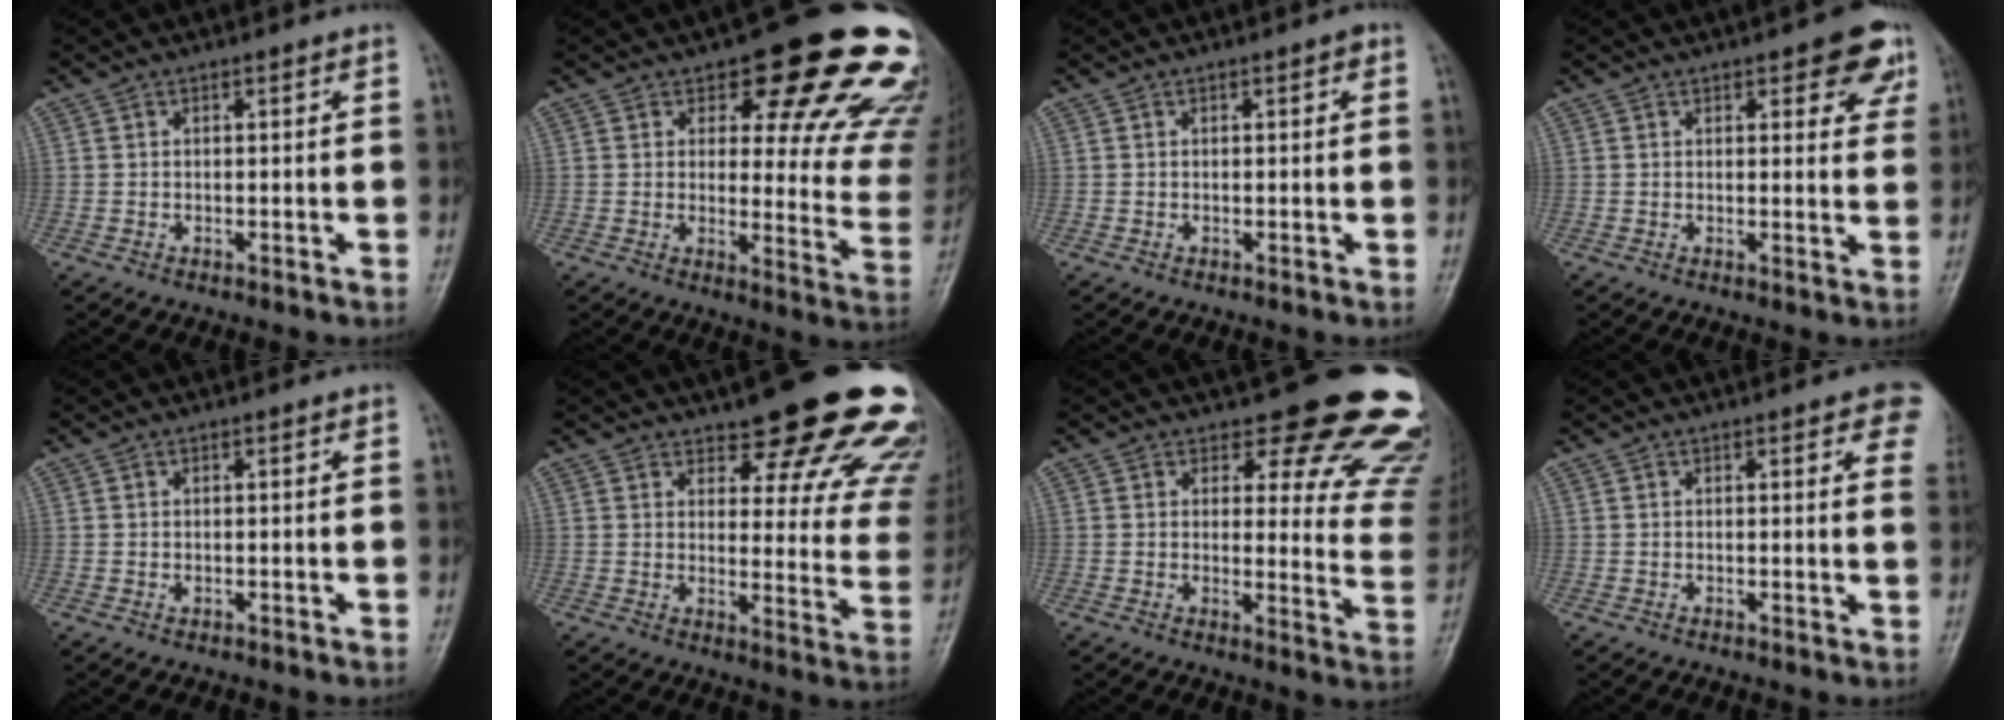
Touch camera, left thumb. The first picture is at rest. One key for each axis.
{"total": 21.6, "fx": 14.5, "fy": 8.2, "fz": 13.7, "tx": -0.114, "ty": -0.080, "tz": 0.167}
{"total": 0.9, "fx": 0.4, "fy": 0.4, "fz": 0.7, "tx": -0.006, "ty": 0.002, "tz": 0.001}
{"total": 7.4, "fx": 4.2, "fy": 3.1, "fz": 5.2, "tx": -0.024, "ty": -0.014, "tz": 0.044}
{"total": 0.7, "fx": 0.3, "fy": 0.4, "fz": 0.5, "tx": -0.004, "ty": 0.000, "tz": 0.003}
{"total": 21.9, "fx": 16.6, "fy": 6.6, "fz": 12.6, "tx": -0.105, "ty": -0.094, "tz": 0.195}
{"total": 18.1, "fx": 15.5, "fy": 6.2, "fz": 7.1, "tx": -0.021, "ty": -0.125, "tz": 0.157}
{"total": 7.1, "fx": 4.2, "fy": 2.2, "fz": 5.3, "tx": -0.035, "ty": -0.007, "tz": 0.039}